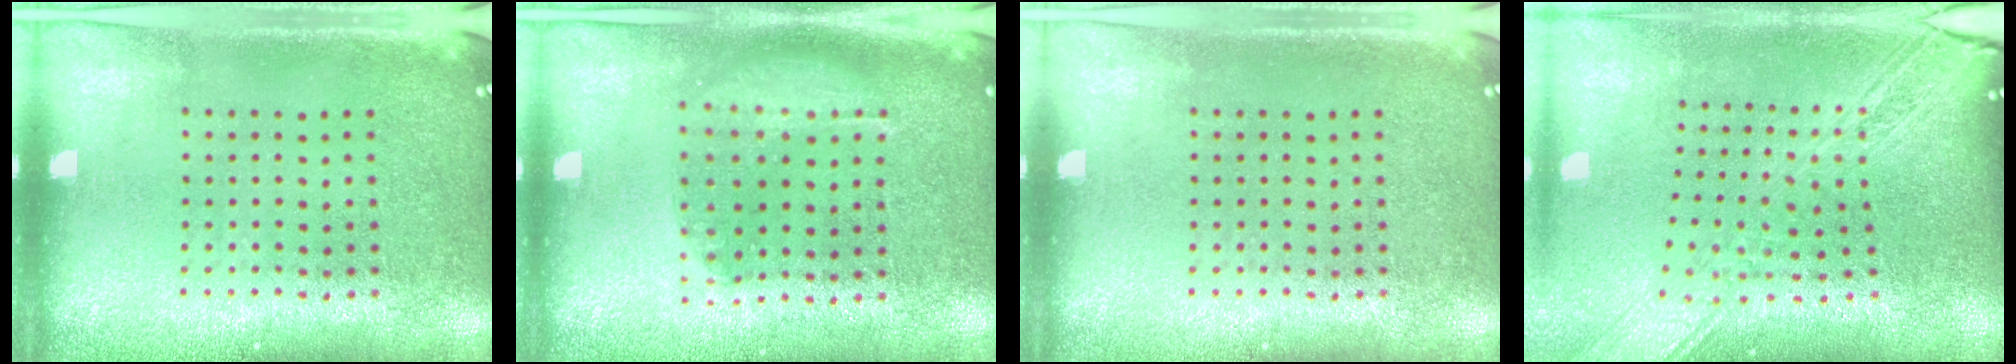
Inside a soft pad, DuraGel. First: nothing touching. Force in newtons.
{"total": 1.4, "press": 1.4, "slide": 0.4}
{"total": 0.0}
{"total": 3.1, "press": 2.3, "slide": 2.0}